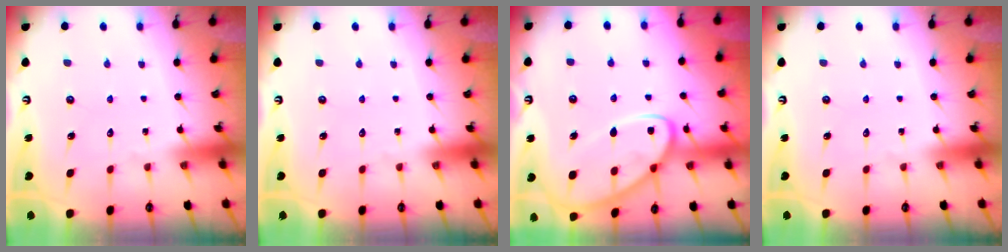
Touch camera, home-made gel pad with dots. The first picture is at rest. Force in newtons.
{"total": 0.0}
{"total": 12.6, "press": 12.5, "slide": 1.1}
{"total": 0.0}